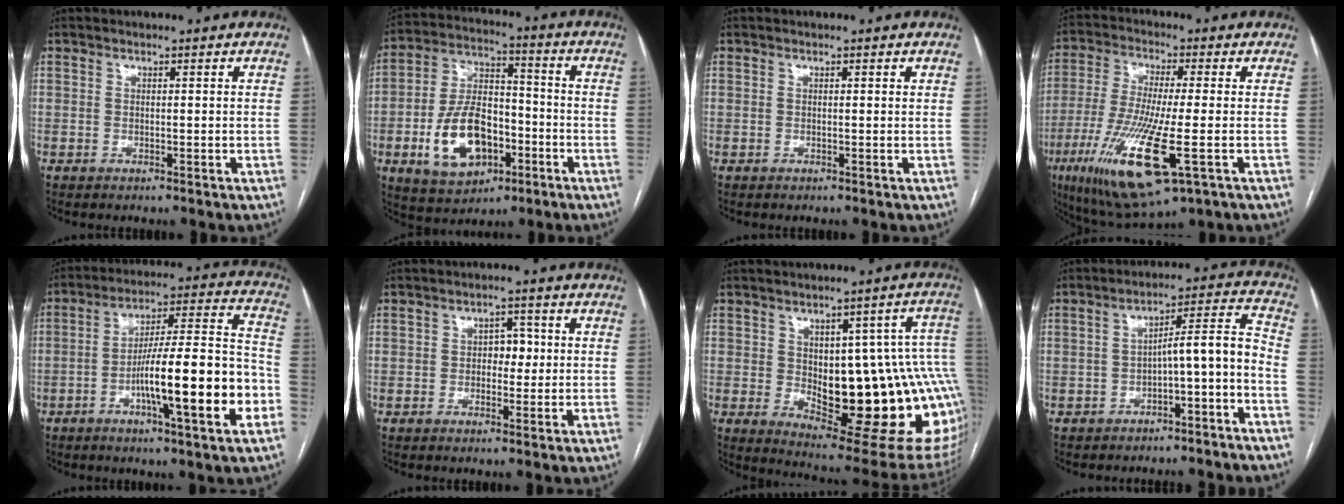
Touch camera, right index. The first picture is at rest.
{"total": 14.0, "force": [-4.8, 7.7, 10.6], "torque": [-0.216, 0.012, -0.077]}
{"total": 0.0}
{"total": 16.3, "force": [-5.7, 2.5, 15.1], "torque": [-0.316, -0.041, -0.097]}
{"total": 18.7, "force": [-6.1, 1.5, 17.6], "torque": [-0.260, 0.011, -0.092]}
{"total": 3.3, "force": [0.1, 2.1, 2.5], "torque": [-0.030, 0.011, 0.002]}
{"total": 24.4, "force": [-1.3, 7.5, 23.2], "torque": [-0.237, 0.010, 0.005]}
{"total": 8.4, "force": [-4.4, 1.1, 7.1], "torque": [-0.091, 0.037, -0.061]}